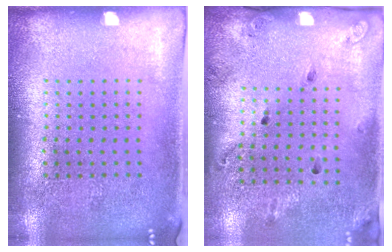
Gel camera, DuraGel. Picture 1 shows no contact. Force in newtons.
{"total": 1.8, "press": 1.2, "slide": 1.4}